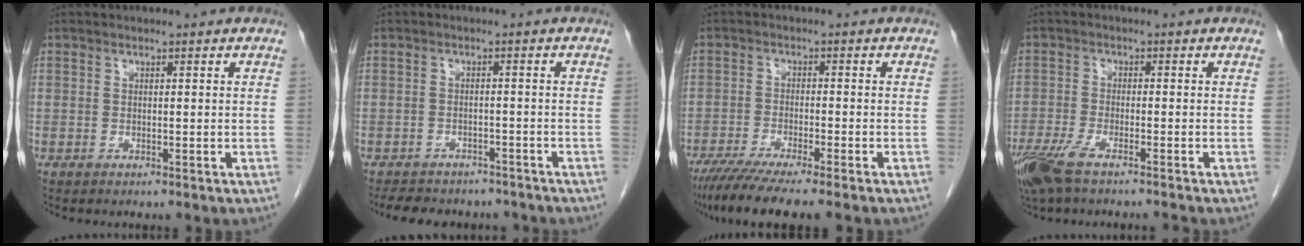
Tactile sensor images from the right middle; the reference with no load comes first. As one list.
[{"total": 10.1, "force": [-8.7, 4.3, 2.7], "torque": [-0.046, 0.004, -0.105]}, {"total": 8.9, "force": [-7.1, -0.3, 5.4], "torque": [-0.082, -0.024, -0.115]}, {"total": 8.2, "force": [-6.3, 1.3, 5.1], "torque": [-0.098, -0.016, -0.115]}]